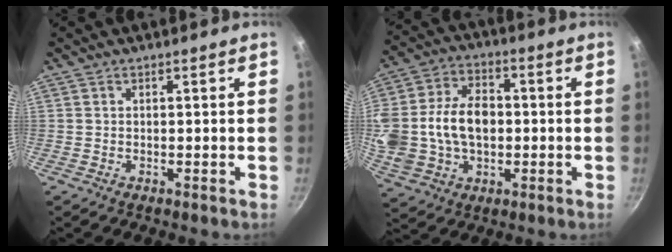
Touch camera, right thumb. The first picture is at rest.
{"total": 20.5, "force": [-0.1, 14.8, 14.2], "torque": [-0.283, 0.030, 0.004]}